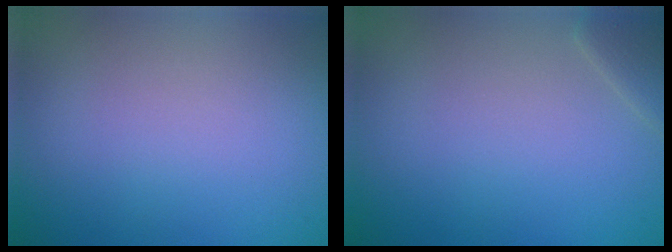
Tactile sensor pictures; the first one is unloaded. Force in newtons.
{"total": 1.7, "press": 1.7, "slide": 0.1}